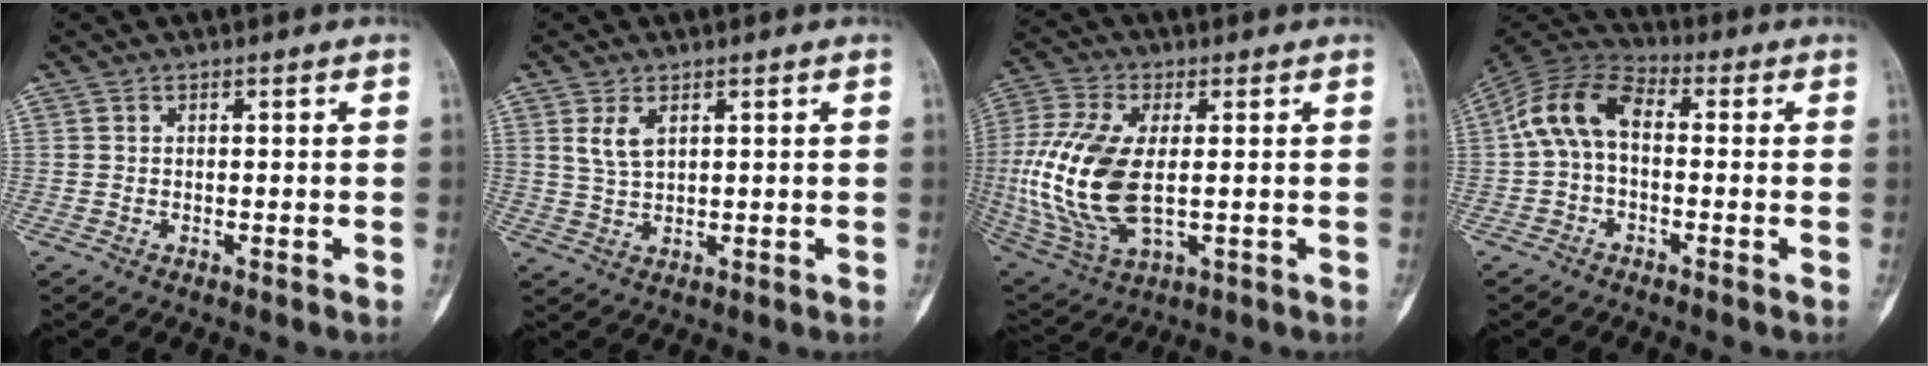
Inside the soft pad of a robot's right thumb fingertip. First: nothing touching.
{"total": 3.6, "force": [1.8, 1.7, 2.7], "torque": [-0.049, -0.005, 0.042]}
{"total": 18.0, "force": [-0.2, 9.2, 15.5], "torque": [-0.349, -0.006, 0.008]}
{"total": 10.5, "force": [0.1, 6.4, 8.3], "torque": [-0.158, 0.033, -0.014]}